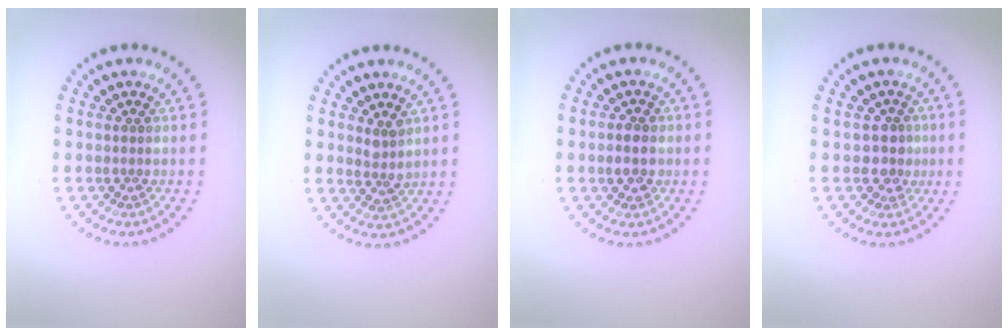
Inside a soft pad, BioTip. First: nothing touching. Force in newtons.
{"total": 1.6, "press": 1.2, "slide": 1.0}
{"total": 2.1, "press": 2.1, "slide": 0.2}
{"total": 2.1, "press": 1.8, "slide": 1.1}